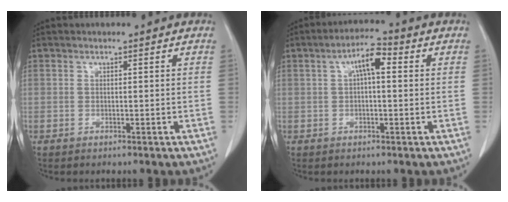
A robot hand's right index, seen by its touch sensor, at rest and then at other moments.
{"total": 5.1, "force": [1.2, 1.4, 4.8], "torque": [-0.088, 0.020, 0.018]}